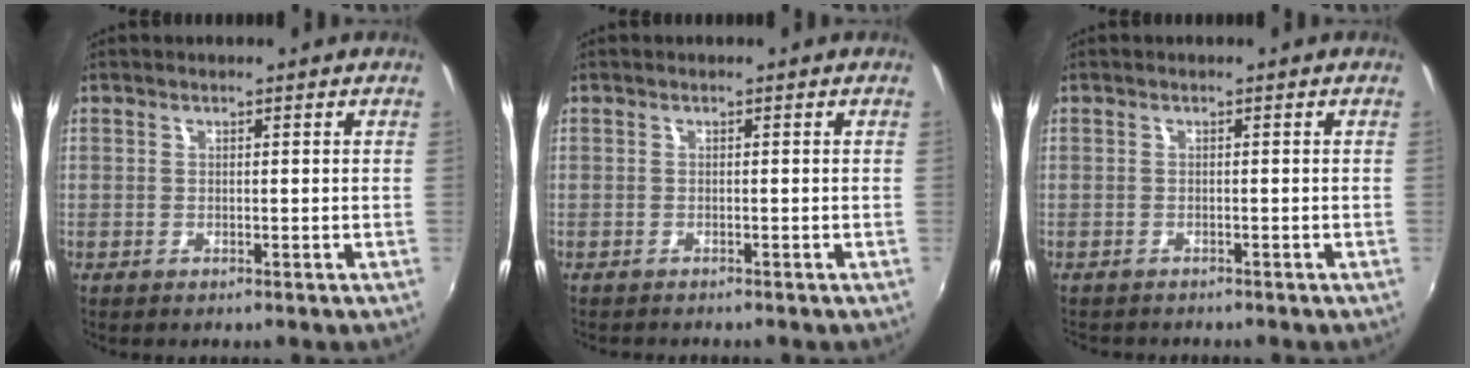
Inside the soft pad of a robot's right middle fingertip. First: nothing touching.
{"total": 1.1, "force": [-1.0, 0.0, 0.3], "torque": [-0.006, -0.007, -0.015]}
{"total": 2.2, "force": [-2.1, 0.4, 0.6], "torque": [-0.016, -0.014, -0.029]}